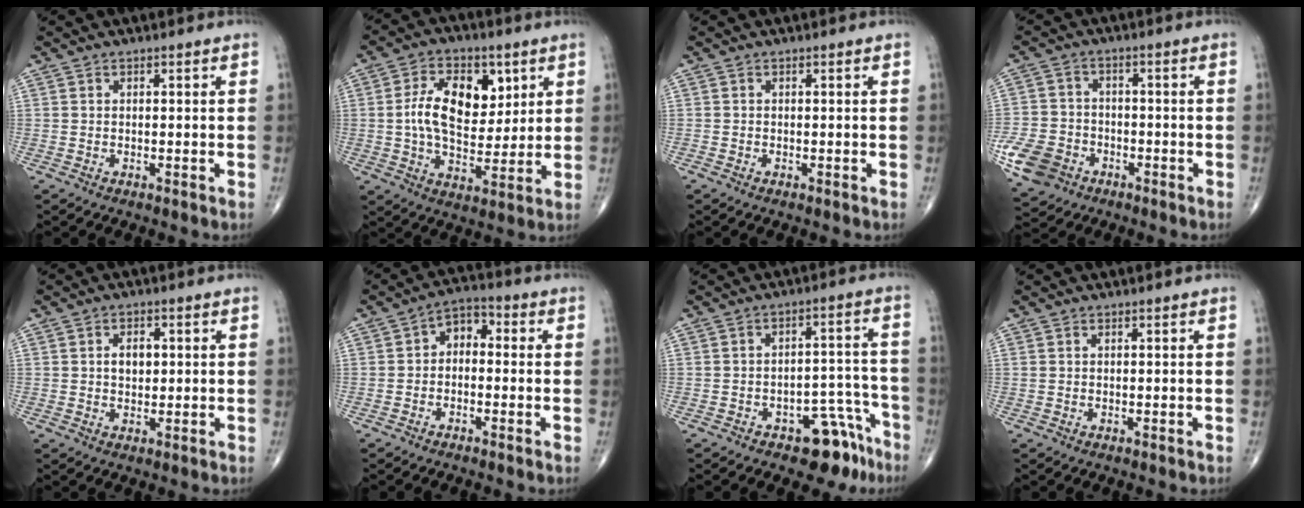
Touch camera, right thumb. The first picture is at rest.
{"total": 14.1, "force": [3.2, 8.6, 10.7], "torque": [-0.142, -0.009, 0.054]}
{"total": 0.0}
{"total": 9.4, "force": [-4.3, 7.3, 4.0], "torque": [-0.071, 0.020, -0.077]}
{"total": 3.6, "force": [0.5, 2.4, 2.6], "torque": [-0.028, 0.002, 0.007]}
{"total": 5.1, "force": [-0.4, 3.5, 3.7], "torque": [-0.033, 0.028, -0.024]}
{"total": 9.4, "force": [-6.2, 4.8, 5.2], "torque": [-0.024, 0.061, -0.081]}
{"total": 0.0}